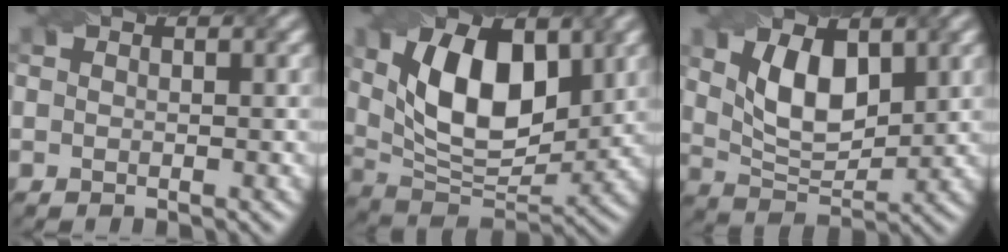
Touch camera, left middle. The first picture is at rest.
{"total": 10.2, "force": [2.4, 5.5, 8.2], "torque": [-0.144, 0.004, 0.037]}
{"total": 5.7, "force": [1.7, 3.0, 4.5], "torque": [-0.092, 0.001, 0.036]}